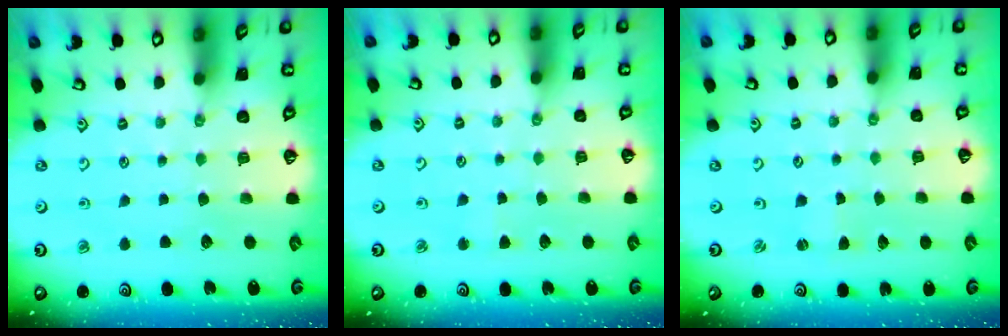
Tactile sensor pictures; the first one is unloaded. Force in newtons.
{"total": 1.5, "press": 1.5, "slide": 0.3}
{"total": 0.7, "press": 0.7, "slide": 0.1}